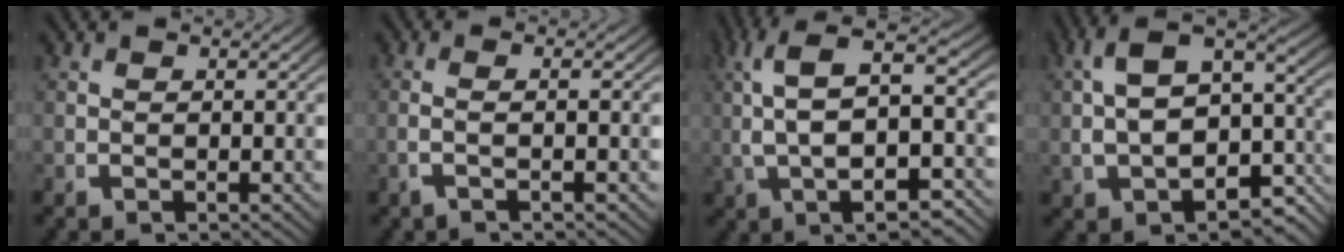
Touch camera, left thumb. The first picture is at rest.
{"total": 2.0, "force": [-0.3, -0.3, 2.0], "torque": [-0.053, 0.000, -0.004]}
{"total": 9.9, "force": [1.5, 4.9, 8.5], "torque": [-0.150, 0.011, 0.025]}
{"total": 9.4, "force": [-0.6, 6.0, 7.2], "torque": [-0.125, -0.012, 0.004]}